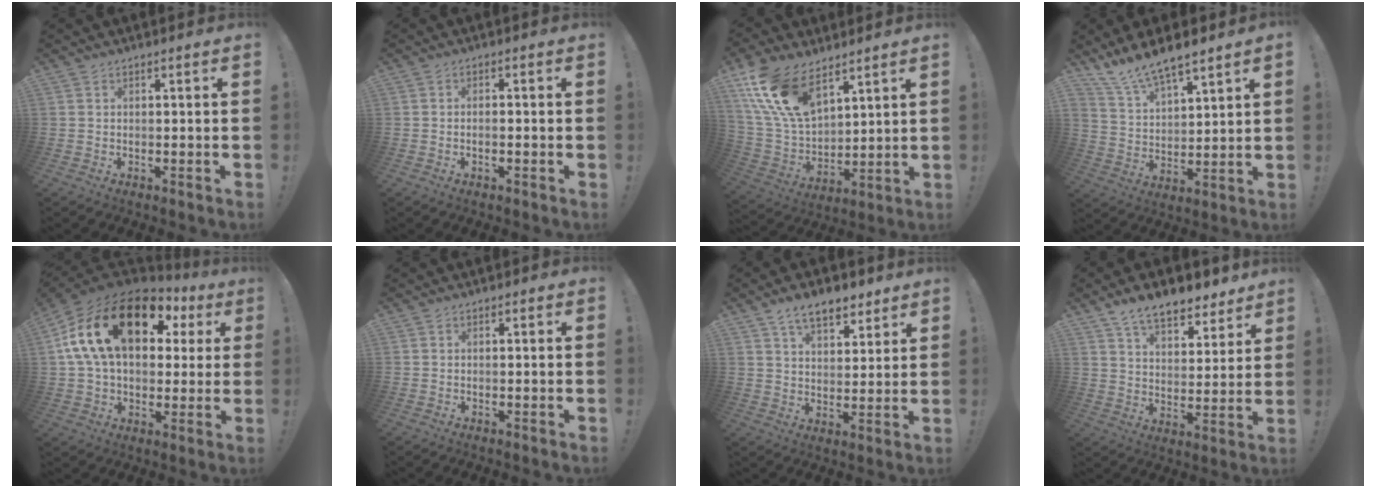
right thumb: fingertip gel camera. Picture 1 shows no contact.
{"total": 1.5, "force": [-1.1, 0.1, 1.1], "torque": [-0.024, 0.005, -0.018]}
{"total": 18.0, "force": [11.1, 9.3, 10.7], "torque": [-0.233, -0.068, 0.208]}
{"total": 10.4, "force": [9.6, 2.1, 3.4], "torque": [-0.085, -0.069, 0.179]}
{"total": 23.5, "force": [8.8, 13.8, 16.9], "torque": [-0.296, -0.027, 0.160]}
{"total": 0.6, "force": [0.0, 0.6, 0.0], "torque": [0.007, 0.000, -0.002]}
{"total": 9.9, "force": [6.8, 4.9, 5.3], "torque": [-0.079, -0.030, 0.125]}
{"total": 11.5, "force": [9.0, 4.9, 5.2], "torque": [-0.092, -0.056, 0.166]}